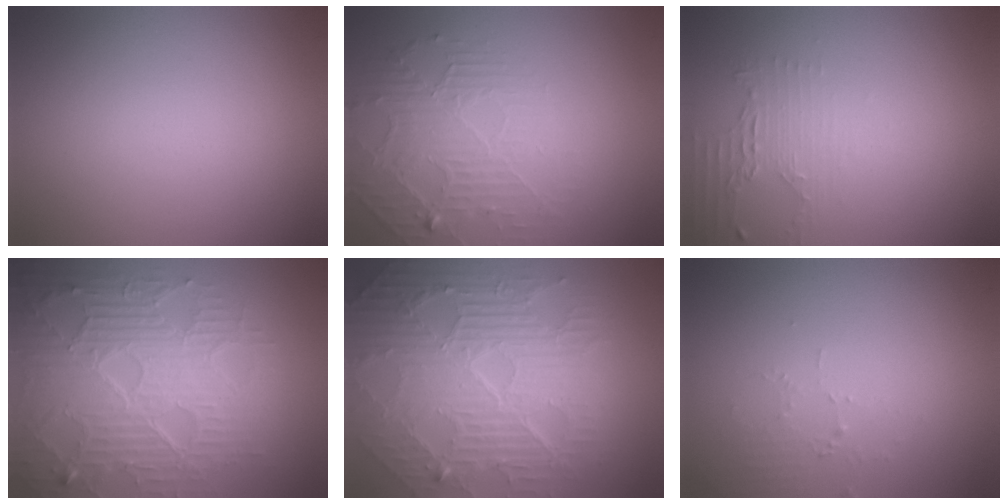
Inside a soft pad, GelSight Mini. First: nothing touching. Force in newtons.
{"total": 2.6, "press": 2.0, "slide": 1.7}
{"total": 2.3, "press": 1.7, "slide": 1.5}
{"total": 8.9, "press": 6.2, "slide": 6.4}
{"total": 10.3, "press": 6.7, "slide": 7.8}
{"total": 1.5, "press": 1.5, "slide": 0.2}